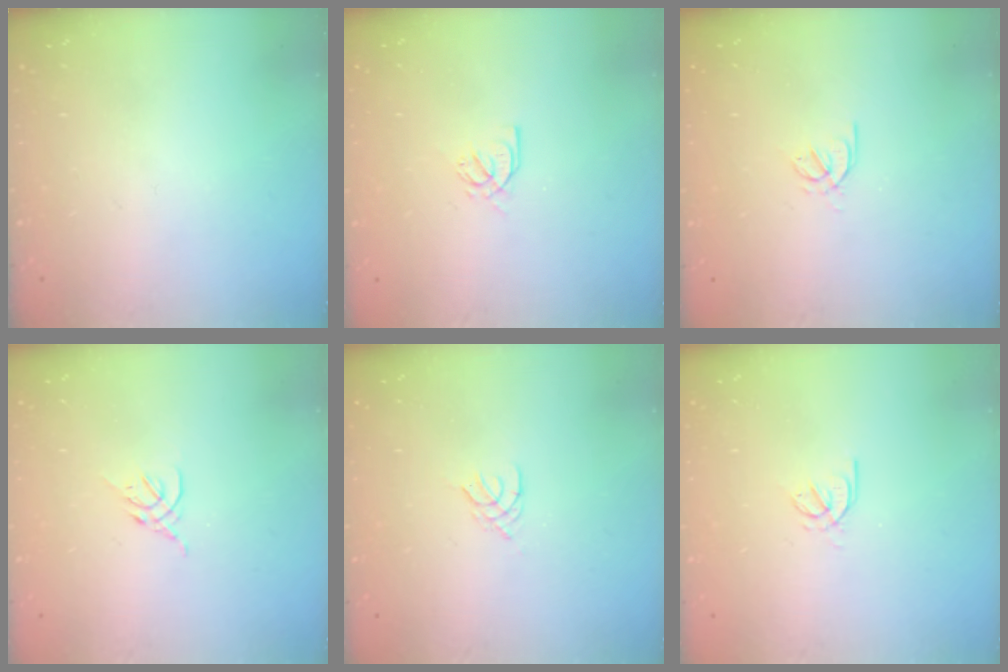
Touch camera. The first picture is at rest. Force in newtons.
{"total": 3.5, "press": 3.5, "slide": 0.2}
{"total": 2.4, "press": 2.4, "slide": 0.5}
{"total": 2.6, "press": 2.5, "slide": 0.8}
{"total": 2.1, "press": 2.0, "slide": 0.4}
{"total": 1.7, "press": 1.6, "slide": 0.5}